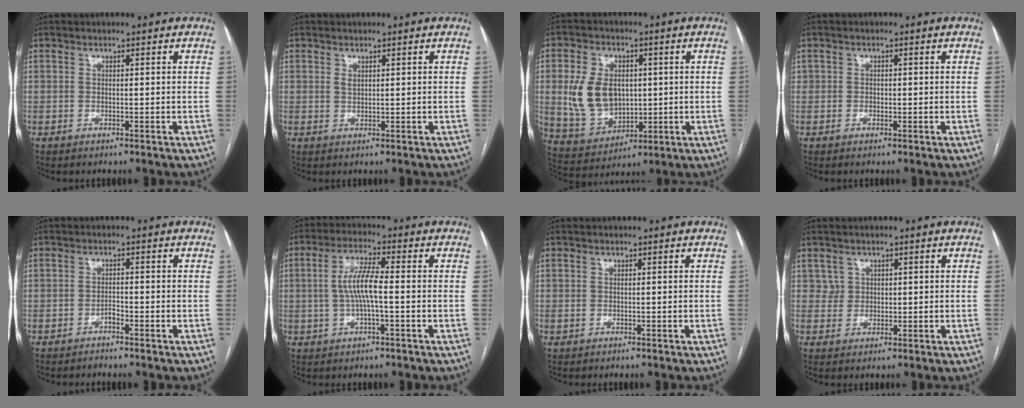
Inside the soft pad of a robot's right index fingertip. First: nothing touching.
{"total": 1.0, "force": [0.5, 0.5, 0.7], "torque": [-0.013, -0.001, 0.013]}
{"total": 11.3, "force": [1.1, 7.9, 7.9], "torque": [-0.177, 0.014, 0.040]}
{"total": 1.0, "force": [-0.2, 0.9, 0.4], "torque": [-0.007, 0.006, -0.002]}
{"total": 1.3, "force": [-1.2, 0.4, 0.4], "torque": [-0.003, 0.002, -0.020]}
{"total": 6.4, "force": [-0.3, 0.9, 6.4], "torque": [-0.133, 0.009, -0.006]}
{"total": 0.0}
{"total": 1.9, "force": [0.7, 1.7, 0.1], "torque": [0.008, 0.000, 0.006]}